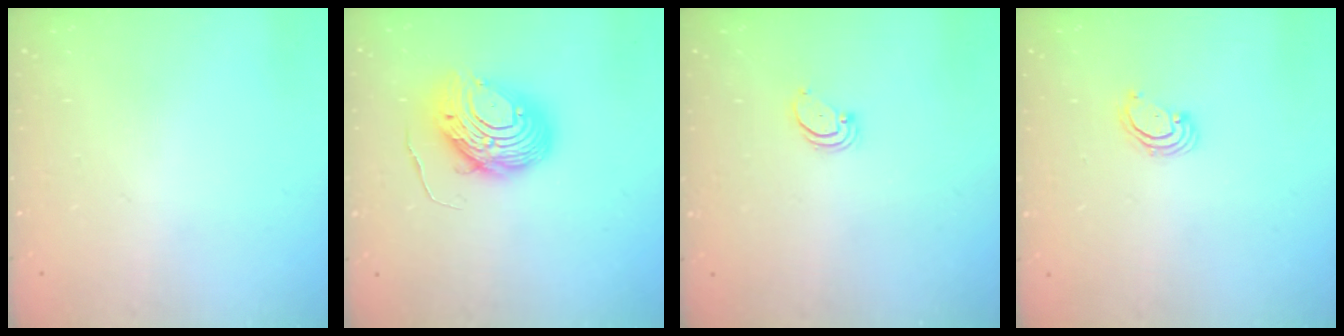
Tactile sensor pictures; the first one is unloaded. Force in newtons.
{"total": 12.1, "press": 12.1, "slide": 1.4}
{"total": 2.0, "press": 2.0, "slide": 0.2}
{"total": 2.4, "press": 2.4, "slide": 0.2}